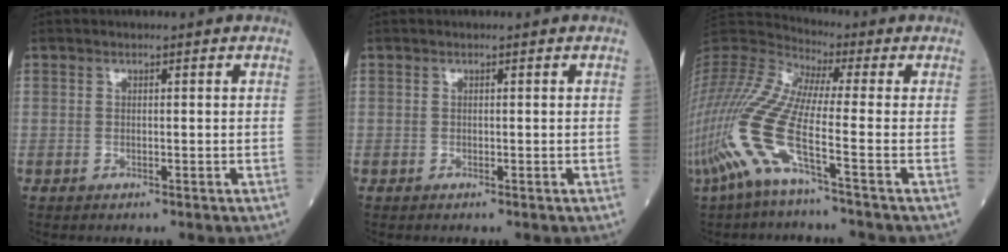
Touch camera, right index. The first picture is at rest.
{"total": 0.0}
{"total": 14.6, "force": [-5.7, 0.4, 13.4], "torque": [-0.310, -0.009, -0.121]}